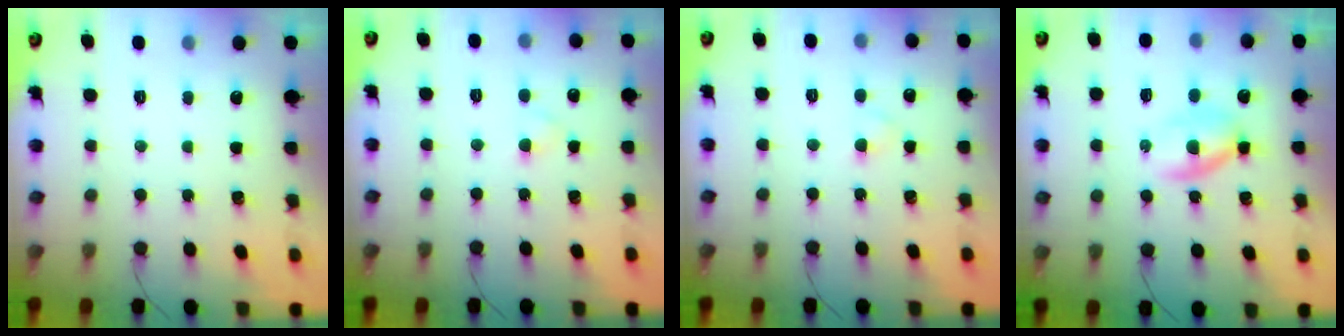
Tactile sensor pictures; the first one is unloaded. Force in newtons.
{"total": 2.1, "press": 1.9, "slide": 1.0}
{"total": 2.1, "press": 1.9, "slide": 1.0}
{"total": 4.1, "press": 4.0, "slide": 1.1}